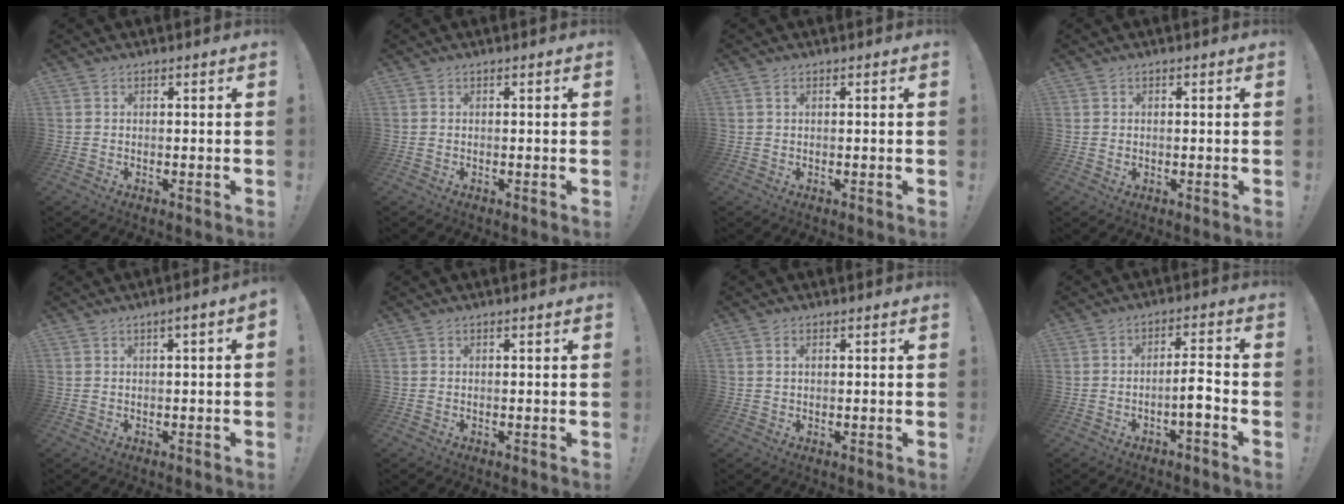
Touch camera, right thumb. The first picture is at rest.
{"total": 0.0}
{"total": 0.9, "force": [0.4, 0.4, 0.7], "torque": [-0.017, 0.004, 0.008]}
{"total": 0.8, "force": [0.2, 0.7, 0.2], "torque": [-0.004, 0.003, 0.003]}
{"total": 2.4, "force": [-0.2, 0.0, 2.4], "torque": [-0.046, 0.003, -0.004]}
{"total": 0.0}
{"total": 1.1, "force": [0.5, 0.6, 0.7], "torque": [-0.007, -0.001, 0.007]}
{"total": 6.0, "force": [-2.6, 1.1, 5.3], "torque": [-0.084, 0.009, -0.044]}